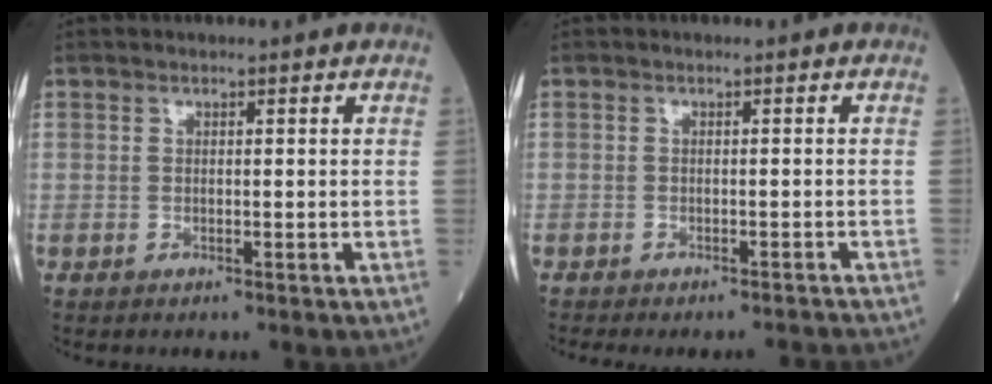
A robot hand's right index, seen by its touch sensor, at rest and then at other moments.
{"total": 5.8, "force": [-5.7, 0.1, 1.4], "torque": [-0.009, -0.010, -0.069]}